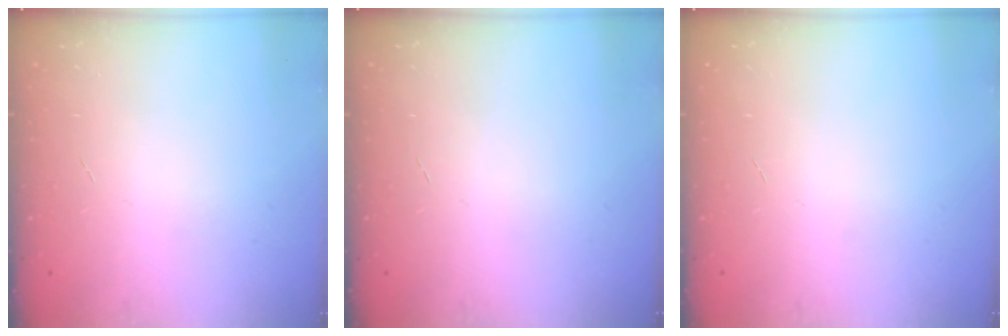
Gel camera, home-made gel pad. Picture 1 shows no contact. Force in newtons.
{"total": 0.0}
{"total": 0.0}